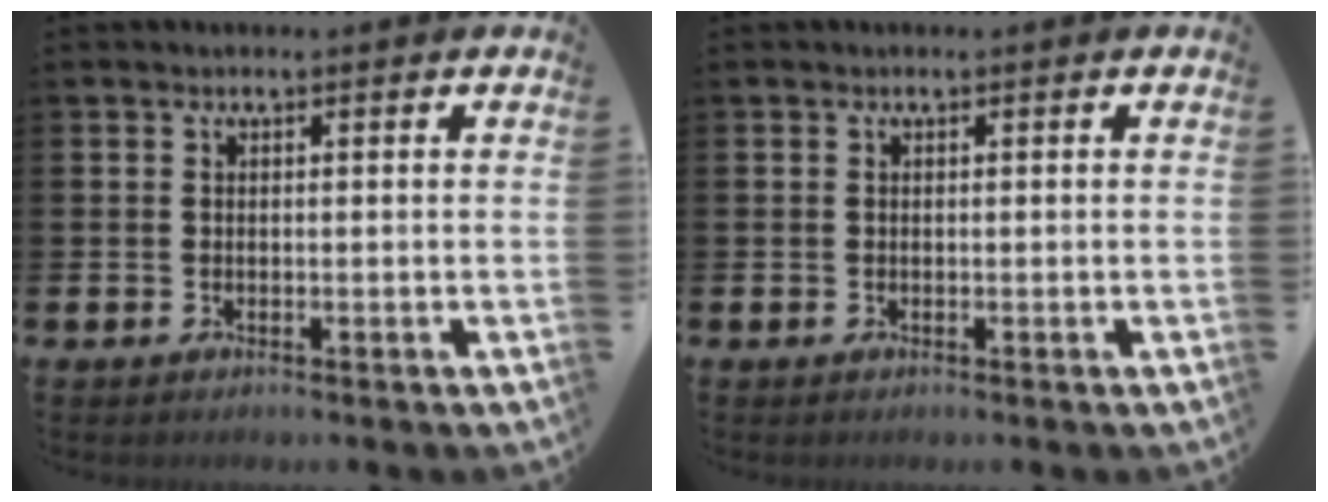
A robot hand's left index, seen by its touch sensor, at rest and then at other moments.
{"total": 0.0}